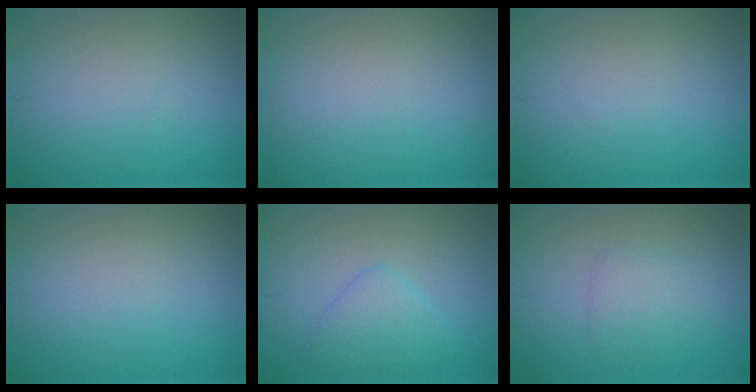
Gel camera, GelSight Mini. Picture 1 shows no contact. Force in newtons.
{"total": 0.0}
{"total": 0.0}
{"total": 0.0}
{"total": 3.0, "press": 3.0, "slide": 0.0}
{"total": 2.3, "press": 2.3, "slide": 0.1}